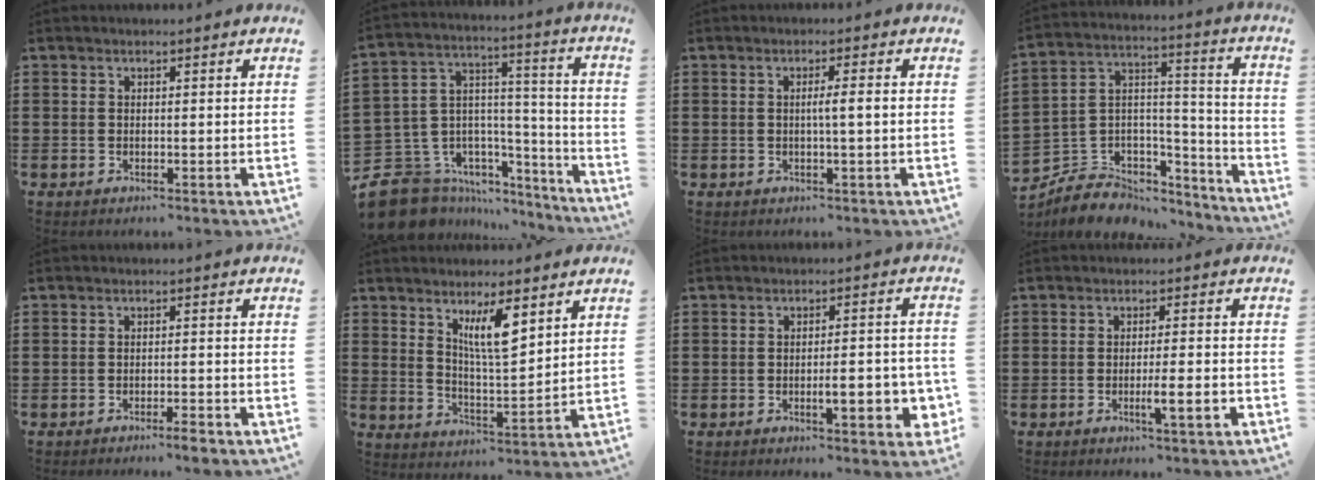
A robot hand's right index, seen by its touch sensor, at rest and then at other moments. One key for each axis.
{"total": 10.8, "fx": -7.9, "fy": 7.1, "fz": 1.7, "tx": -0.065, "ty": 0.002, "tz": -0.140}
{"total": 2.5, "fx": -0.1, "fy": -0.1, "fz": 2.5, "tx": -0.045, "ty": -0.004, "tz": -0.004}
{"total": 6.9, "fx": -5.6, "fy": 4.0, "fz": 0.6, "tx": -0.025, "ty": -0.002, "tz": -0.104}
{"total": 2.0, "fx": -1.7, "fy": 0.0, "fz": 1.0, "tx": -0.019, "ty": -0.001, "tz": -0.032}
{"total": 7.4, "fx": 4.1, "fy": 1.9, "fz": 5.9, "tx": -0.109, "ty": -0.007, "tz": 0.067}
{"total": 6.2, "fx": -1.8, "fy": 1.8, "fz": 5.7, "tx": -0.074, "ty": -0.005, "tz": -0.031}
{"total": 4.2, "fx": -1.6, "fy": 0.1, "fz": 3.9, "tx": -0.065, "ty": -0.007, "tz": -0.027}